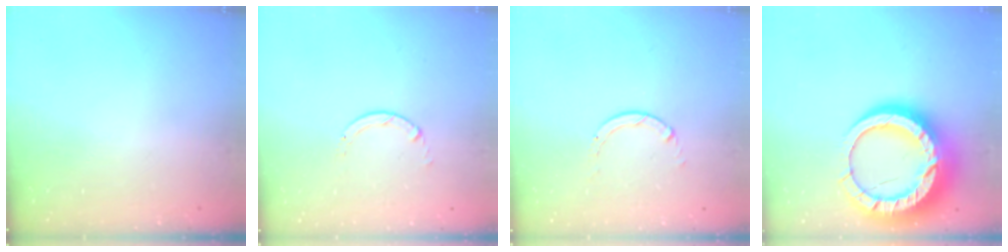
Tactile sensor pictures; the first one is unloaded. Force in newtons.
{"total": 0.6, "press": 0.5, "slide": 0.1}
{"total": 0.9, "press": 0.9, "slide": 0.1}
{"total": 23.7, "press": 23.7, "slide": 2.1}